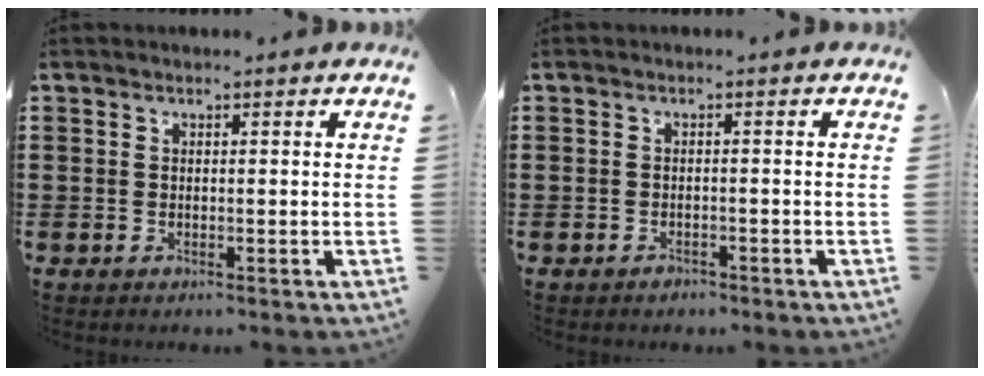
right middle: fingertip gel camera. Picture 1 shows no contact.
{"total": 1.1, "force": [-1.0, 0.3, 0.1], "torque": [-0.006, -0.001, -0.023]}